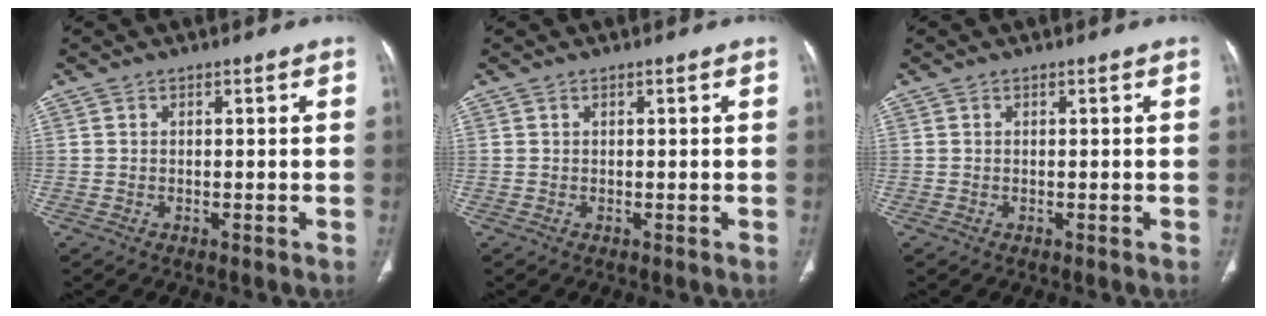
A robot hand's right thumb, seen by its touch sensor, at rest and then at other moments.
{"total": 0.0}
{"total": 0.0}